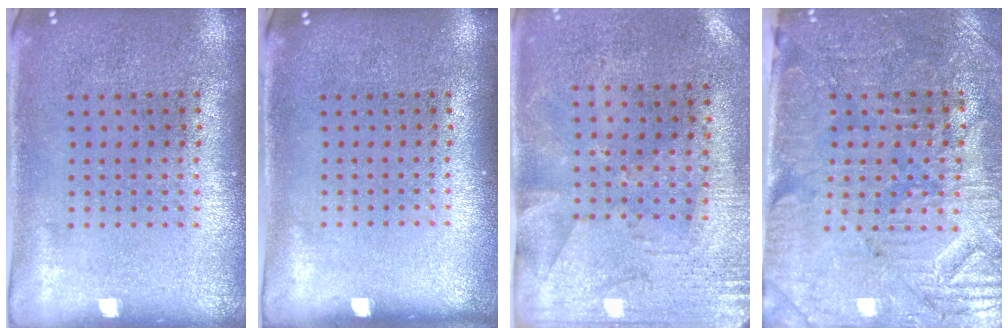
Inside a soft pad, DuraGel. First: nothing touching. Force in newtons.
{"total": 0.0}
{"total": 2.8, "press": 2.2, "slide": 1.6}
{"total": 3.7, "press": 3.5, "slide": 1.3}